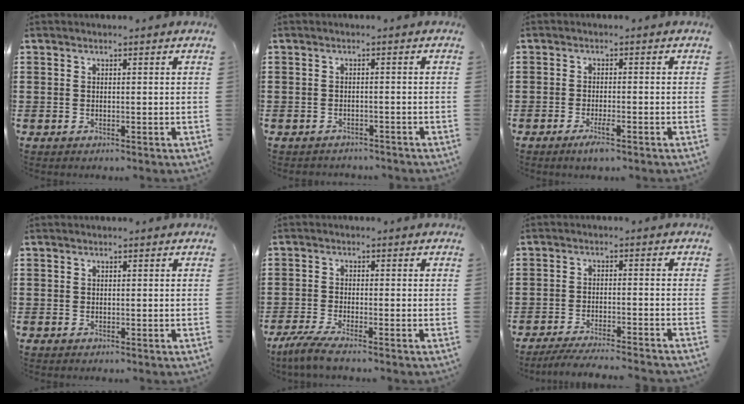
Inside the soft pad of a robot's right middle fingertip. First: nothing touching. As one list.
[{"total": 1.3, "force": [-1.3, 0.2, -0.1], "torque": [-0.004, -0.001, -0.029]}, {"total": 2.5, "force": [-1.5, 0.3, 2.0], "torque": [-0.048, -0.006, -0.031]}, {"total": 0.0}, {"total": 3.5, "force": [-2.9, 0.0, 2.1], "torque": [-0.057, -0.015, -0.059]}, {"total": 3.9, "force": [-3.7, -0.2, 1.2], "torque": [-0.026, -0.008, -0.074]}]